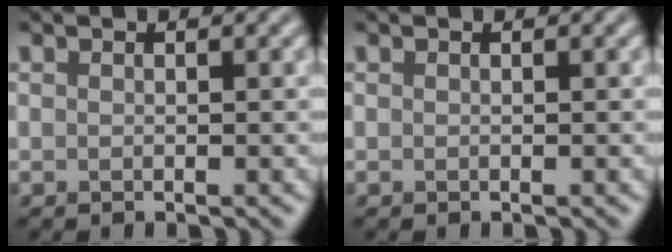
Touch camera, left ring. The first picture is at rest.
{"total": 0.0}